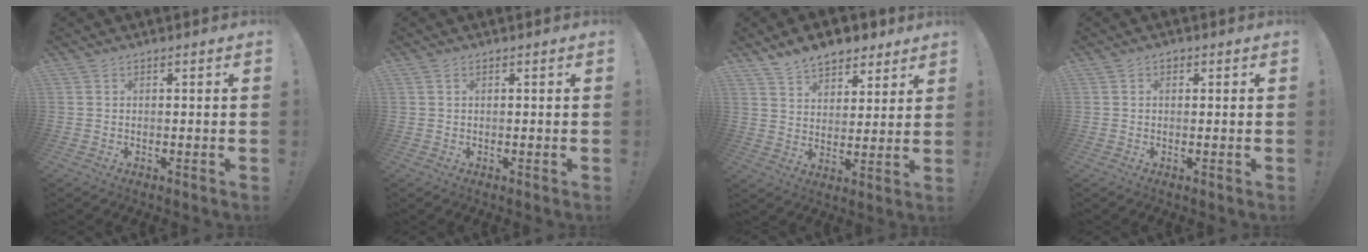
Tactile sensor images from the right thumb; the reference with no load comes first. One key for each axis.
{"total": 0.5, "fx": 0.4, "fy": 0.3, "fz": 0.2, "tx": -0.006, "ty": 0.001, "tz": 0.008}
{"total": 9.9, "fx": 7.9, "fy": 5.3, "fz": 3.0, "tx": -0.048, "ty": -0.054, "tz": 0.150}
{"total": 0.9, "fx": 0.3, "fy": 0.8, "fz": 0.4, "tx": 0.000, "ty": 0.000, "tz": 0.004}